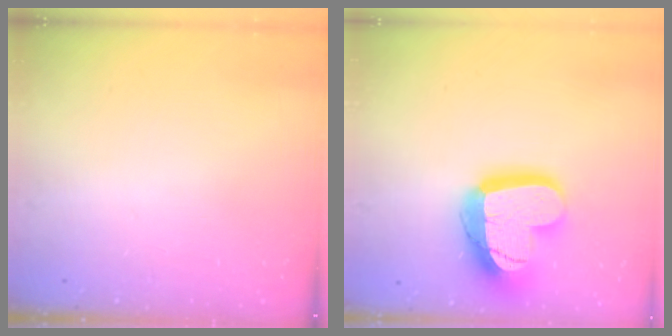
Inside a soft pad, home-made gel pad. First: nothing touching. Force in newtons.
{"total": 19.5, "press": 19.4, "slide": 1.4}